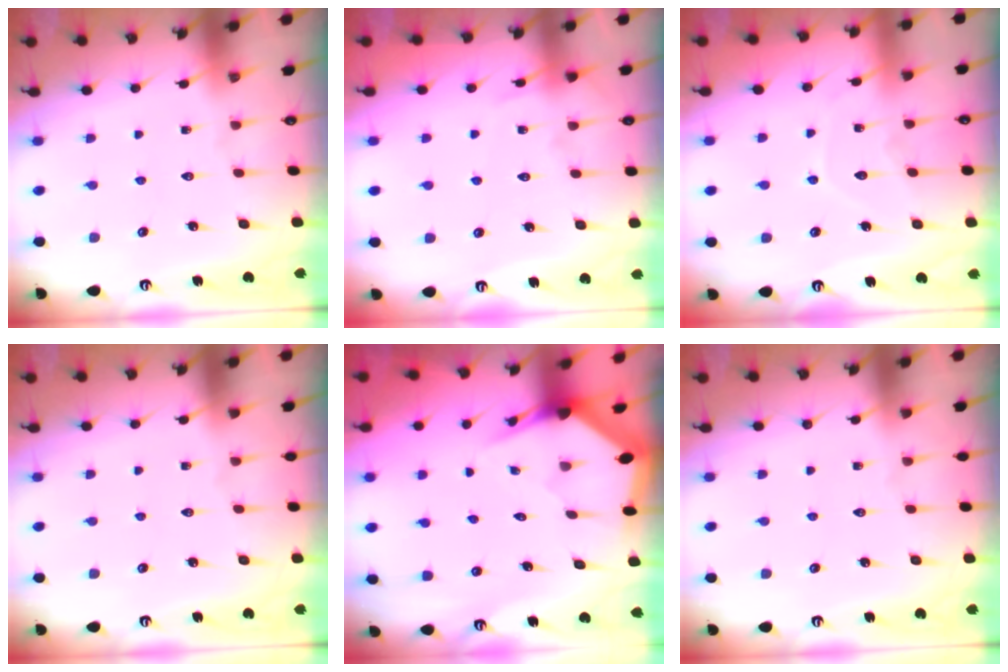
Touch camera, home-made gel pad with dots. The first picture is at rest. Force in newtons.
{"total": 5.9, "press": 5.8, "slide": 0.7}
{"total": 6.8, "press": 6.8, "slide": 0.7}
{"total": 0.0}
{"total": 3.3, "press": 3.3, "slide": 0.2}
{"total": 0.0}